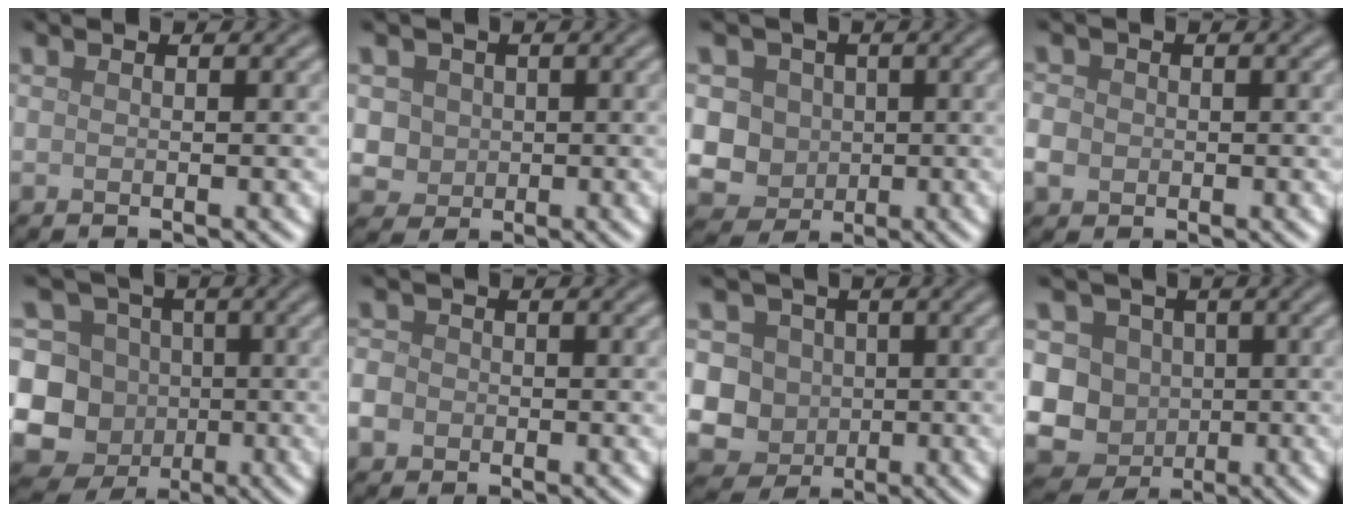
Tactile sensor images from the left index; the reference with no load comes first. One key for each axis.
{"total": 3.1, "fx": 0.8, "fy": 2.8, "fz": 1.1, "tx": -0.015, "ty": 0.008, "tz": 0.016}
{"total": 6.8, "fx": 0.8, "fy": 6.2, "fz": 2.6, "tx": -0.035, "ty": 0.023, "tz": -0.003}
{"total": 2.2, "fx": -0.4, "fy": 1.9, "fz": 0.8, "tx": -0.014, "ty": 0.000, "tz": -0.010}
{"total": 14.7, "fx": -2.2, "fy": 14.0, "fz": 3.8, "tx": -0.111, "ty": 0.009, "tz": -0.061}
{"total": 2.5, "fx": -0.8, "fy": 2.2, "fz": 0.9, "tx": -0.010, "ty": 0.002, "tz": -0.020}
{"total": 9.4, "fx": 0.8, "fy": 8.8, "fz": 3.3, "tx": -0.055, "ty": 0.025, "tz": -0.019}
{"total": 12.0, "fx": -0.6, "fy": 11.2, "fz": 4.3, "tx": -0.089, "ty": 0.015, "tz": -0.037}